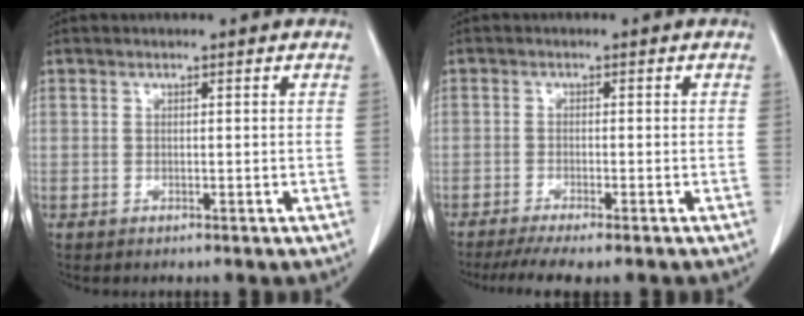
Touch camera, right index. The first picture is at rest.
{"total": 7.2, "force": [-5.8, 0.7, 4.1], "torque": [-0.064, -0.014, -0.091]}